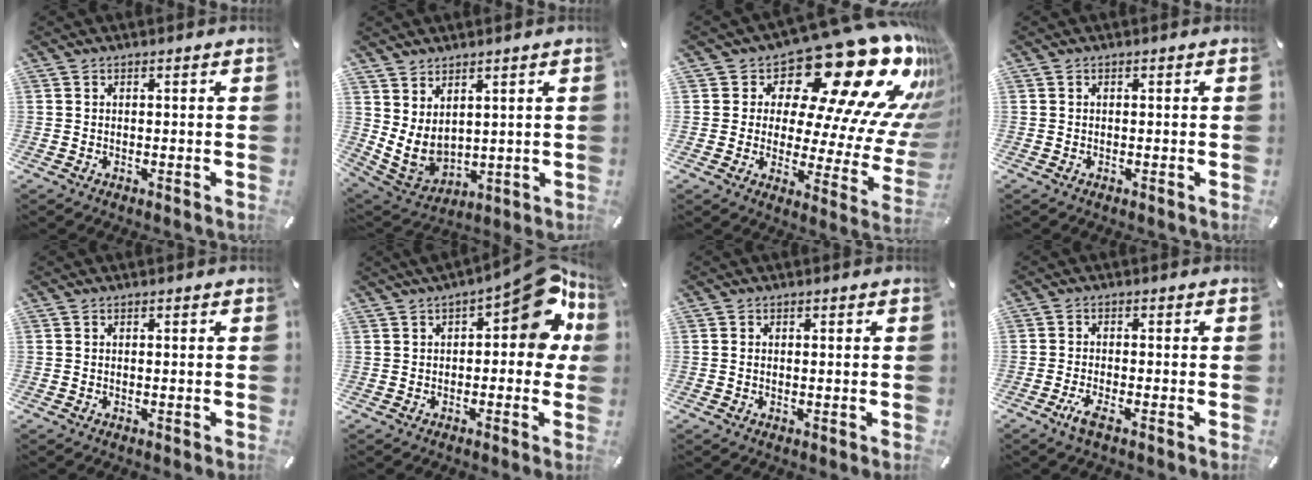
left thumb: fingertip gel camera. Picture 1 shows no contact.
{"total": 6.6, "force": [2.9, 5.2, 2.9], "torque": [-0.083, -0.030, 0.057]}
{"total": 26.2, "force": [15.9, 11.3, 17.5], "torque": [-0.228, -0.134, 0.271]}
{"total": 0.0}
{"total": 0.0}
{"total": 14.5, "force": [5.5, 6.3, 11.8], "torque": [-0.140, -0.039, 0.088]}
{"total": 0.9, "force": [0.0, 0.4, 0.8], "torque": [-0.016, 0.001, 0.000]}
{"total": 3.5, "force": [-1.9, 0.7, 2.9], "torque": [-0.066, -0.004, -0.038]}